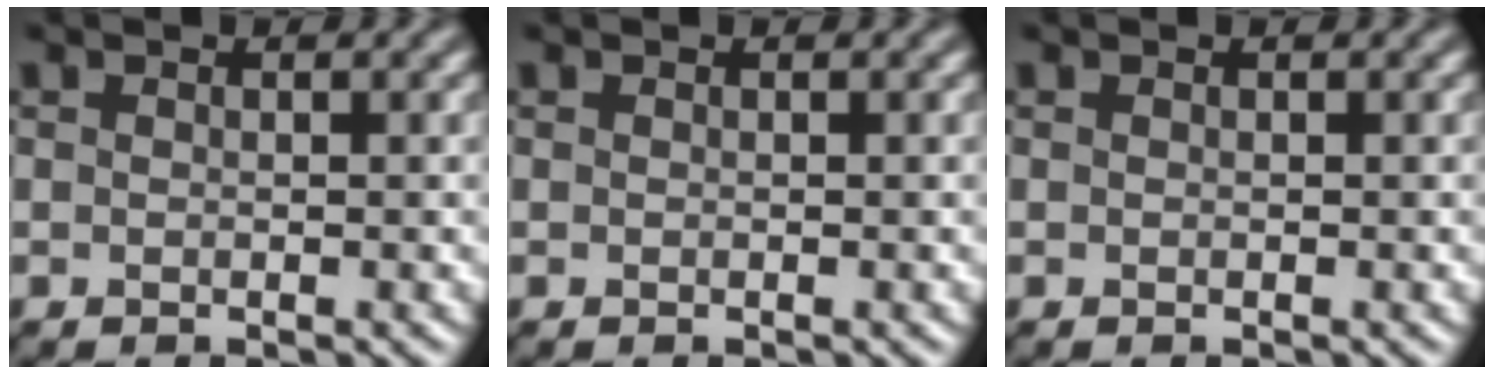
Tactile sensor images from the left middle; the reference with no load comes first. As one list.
[{"total": 0.0}, {"total": 0.0}]